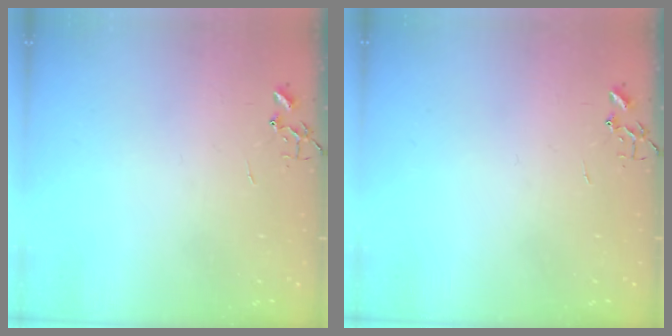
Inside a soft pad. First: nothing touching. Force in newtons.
{"total": 0.0}